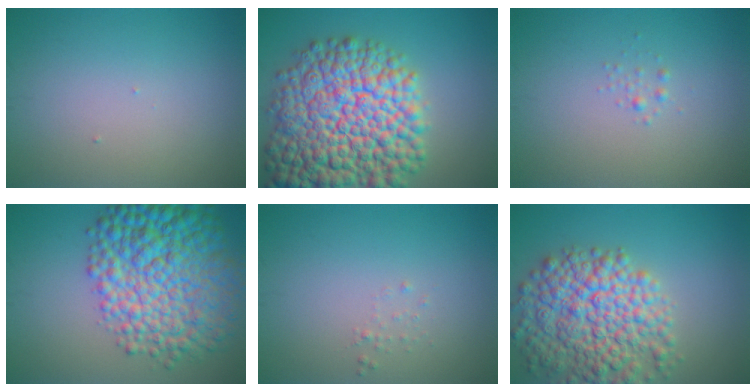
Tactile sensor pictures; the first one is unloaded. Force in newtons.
{"total": 16.8, "press": 16.8, "slide": 0.7}
{"total": 0.6, "press": 0.6, "slide": 0.0}
{"total": 11.7, "press": 11.7, "slide": 0.2}
{"total": 0.5, "press": 0.5, "slide": 0.1}
{"total": 9.5, "press": 9.5, "slide": 0.4}